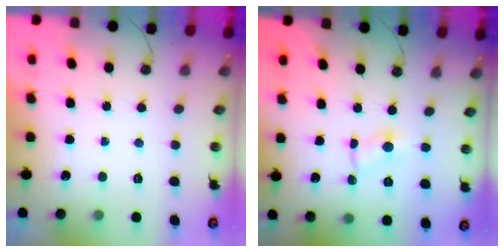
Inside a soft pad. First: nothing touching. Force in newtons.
{"total": 1.6, "press": 1.5, "slide": 0.2}